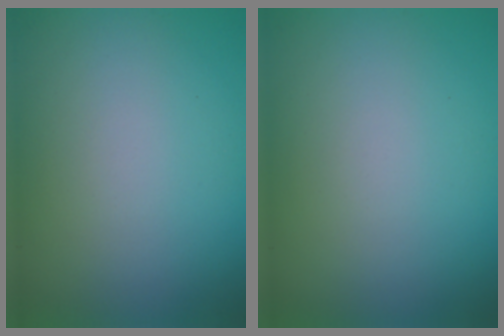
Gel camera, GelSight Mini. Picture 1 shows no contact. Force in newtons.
{"total": 0.0}